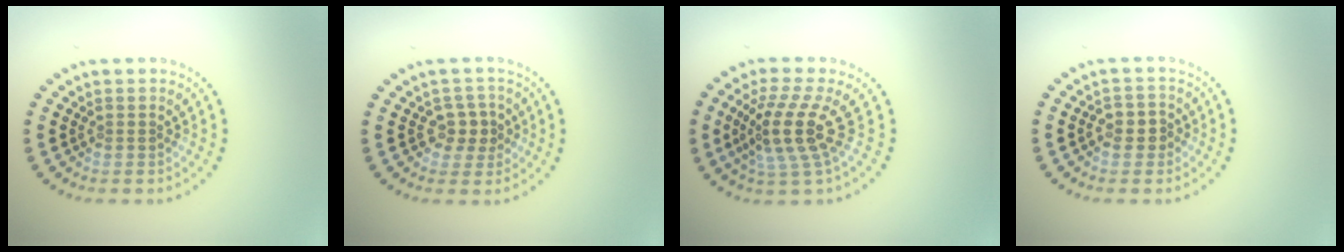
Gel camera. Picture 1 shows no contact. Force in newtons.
{"total": 2.2, "press": 2.1, "slide": 0.8}
{"total": 4.4, "press": 3.4, "slide": 2.8}
{"total": 2.0, "press": 2.0, "slide": 0.6}